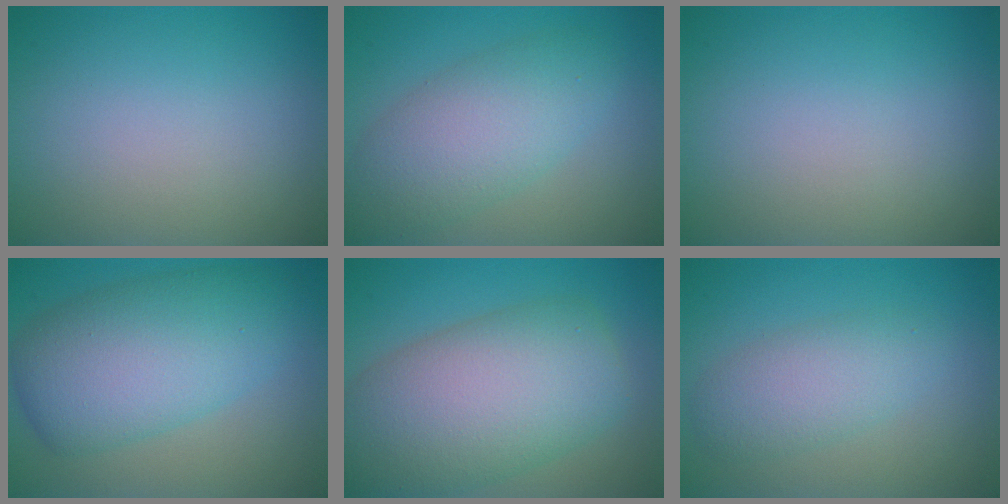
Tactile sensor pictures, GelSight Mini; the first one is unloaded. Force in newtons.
{"total": 6.0, "press": 6.0, "slide": 0.3}
{"total": 0.0}
{"total": 8.8, "press": 8.8, "slide": 0.2}
{"total": 11.3, "press": 11.3, "slide": 0.8}
{"total": 3.6, "press": 3.6, "slide": 0.2}